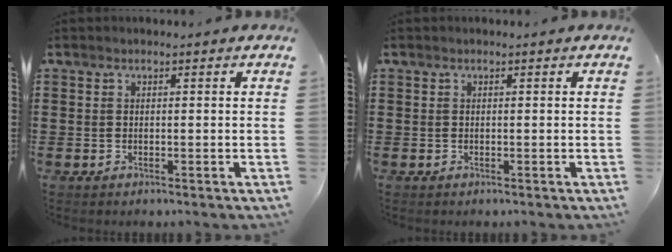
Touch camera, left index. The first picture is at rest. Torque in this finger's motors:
{"motor_torque": [-0.01, 0.01, 0.00, -0.01]}